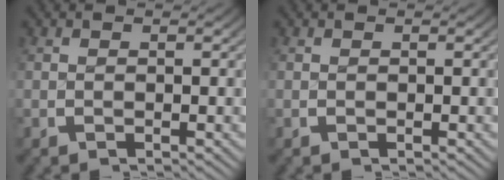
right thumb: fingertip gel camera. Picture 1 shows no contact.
{"total": 0.0}